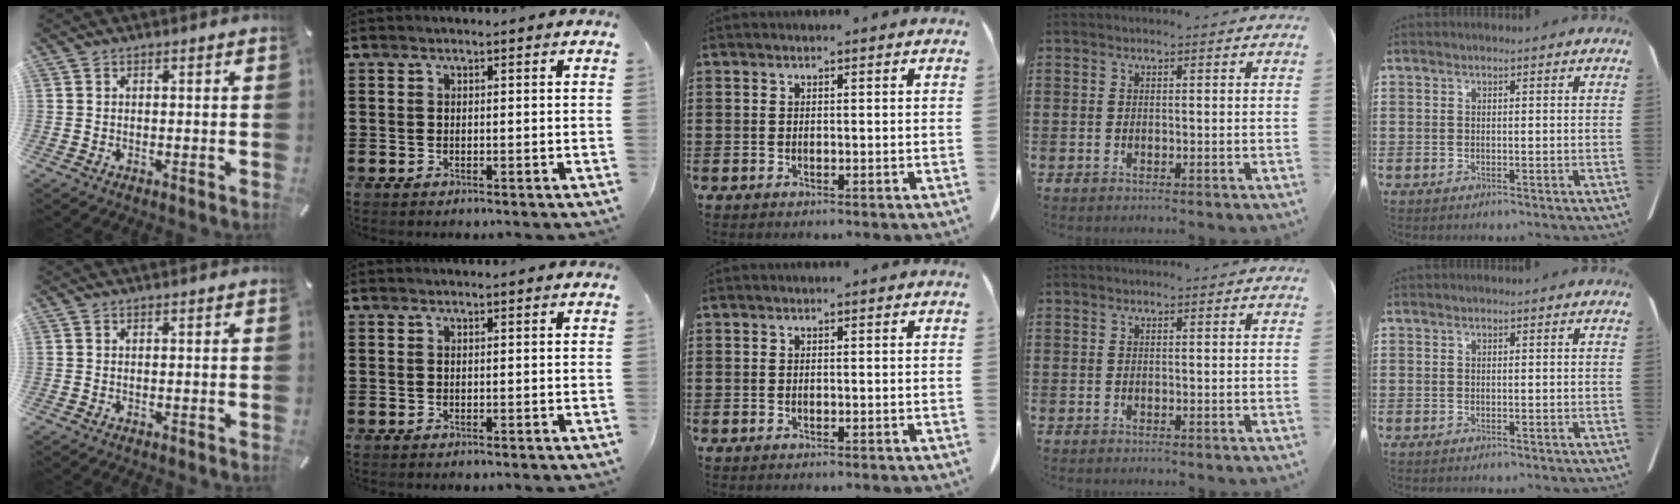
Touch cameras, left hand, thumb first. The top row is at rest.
{}